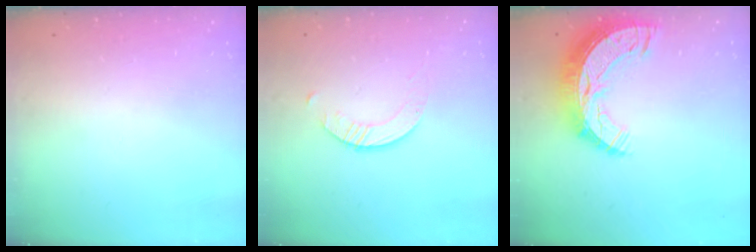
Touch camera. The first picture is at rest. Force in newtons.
{"total": 1.7, "press": 1.7, "slide": 0.2}
{"total": 14.4, "press": 14.3, "slide": 1.2}